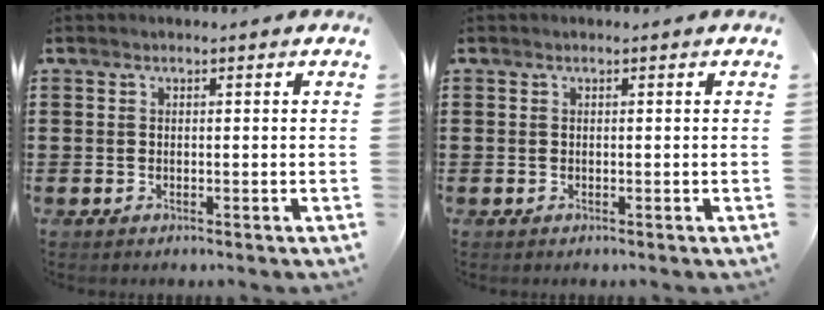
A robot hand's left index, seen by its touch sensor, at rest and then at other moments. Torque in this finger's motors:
{"motor_torque": [0.00, 0.00, -0.01, 0.01]}